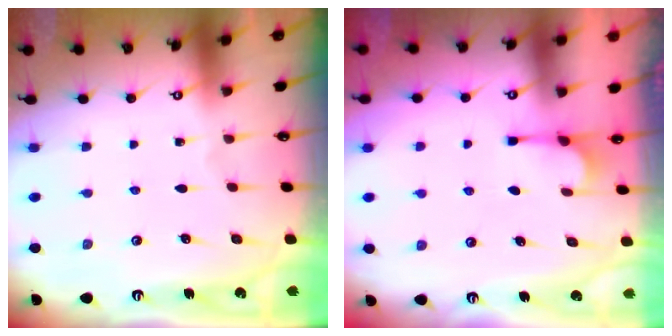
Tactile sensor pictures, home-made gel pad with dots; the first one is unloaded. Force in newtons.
{"total": 3.3, "press": 3.1, "slide": 1.1}